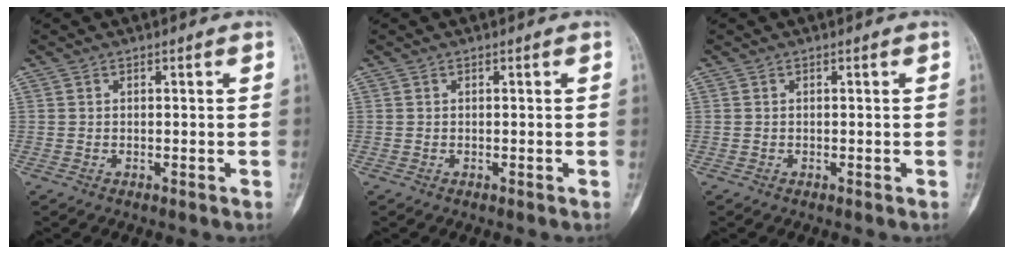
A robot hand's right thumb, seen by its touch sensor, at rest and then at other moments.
{"total": 0.0}
{"total": 0.0}